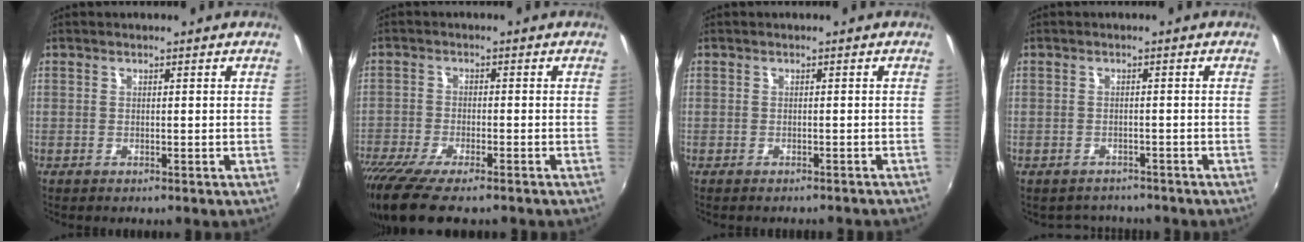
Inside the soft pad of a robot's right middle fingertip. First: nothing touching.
{"total": 13.2, "force": [-10.3, 3.1, 7.8], "torque": [-0.178, -0.054, -0.181]}
{"total": 3.8, "force": [-3.4, 1.0, 1.3], "torque": [-0.025, -0.012, -0.042]}
{"total": 3.5, "force": [-3.0, 1.8, -0.1], "torque": [-0.009, -0.002, -0.046]}